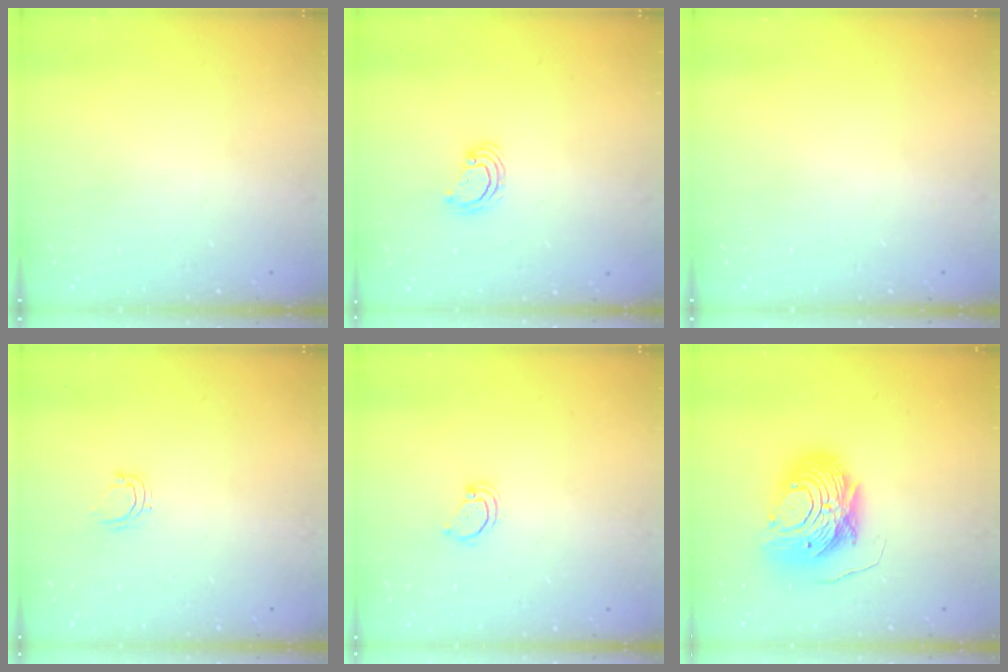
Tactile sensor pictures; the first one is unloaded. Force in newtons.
{"total": 3.2, "press": 3.2, "slide": 0.3}
{"total": 0.0}
{"total": 4.7, "press": 4.7, "slide": 0.3}
{"total": 2.9, "press": 2.9, "slide": 0.2}
{"total": 12.9, "press": 12.8, "slide": 1.1}